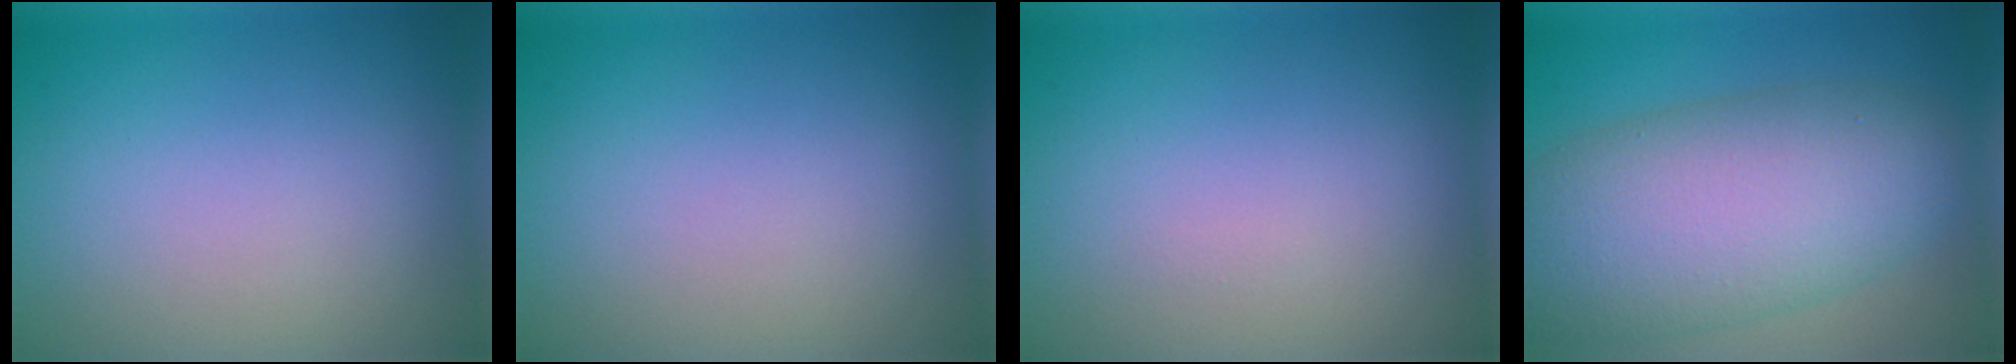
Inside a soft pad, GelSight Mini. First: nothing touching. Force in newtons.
{"total": 0.0}
{"total": 0.0}
{"total": 10.7, "press": 10.7, "slide": 0.5}